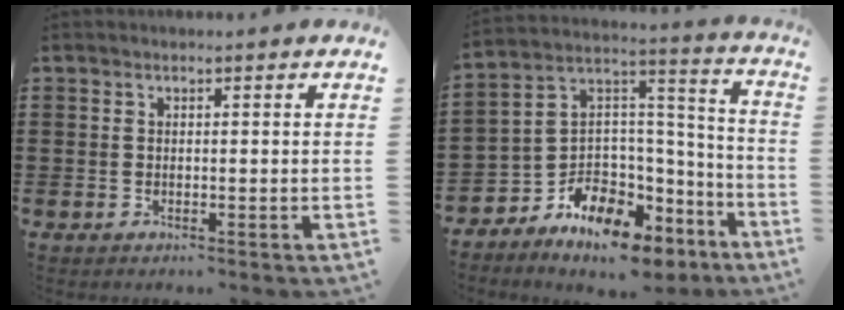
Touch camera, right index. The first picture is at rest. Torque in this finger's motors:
{"motor_torque": [0.15, 0.03, 0.20, -0.02]}